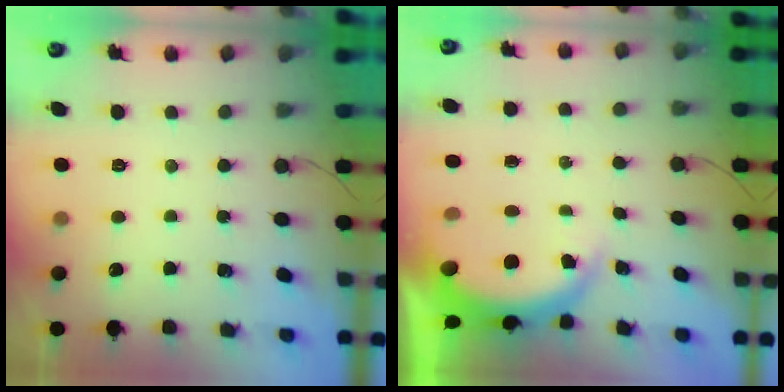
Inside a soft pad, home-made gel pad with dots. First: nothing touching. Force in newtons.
{"total": 4.7, "press": 4.6, "slide": 0.8}